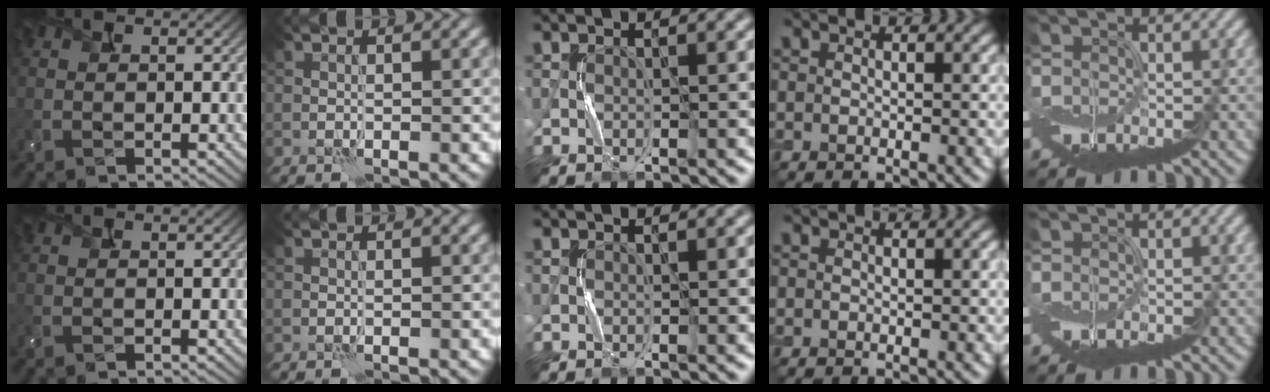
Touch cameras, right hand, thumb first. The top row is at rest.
{}